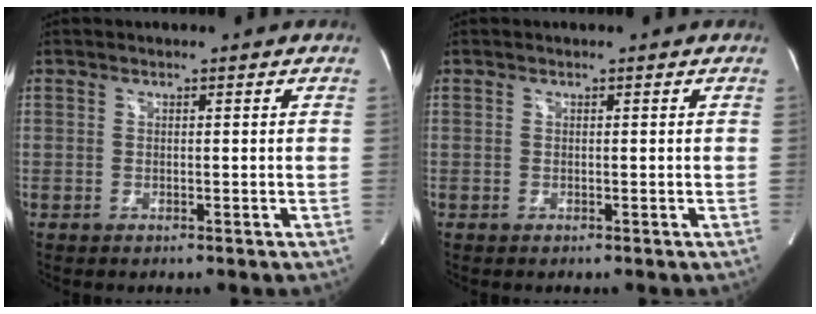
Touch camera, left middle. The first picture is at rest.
{"total": 0.0}